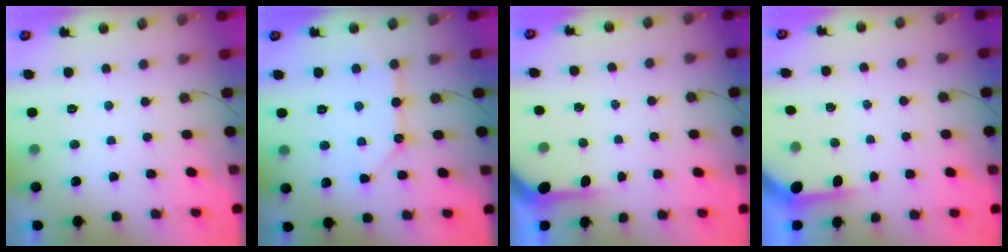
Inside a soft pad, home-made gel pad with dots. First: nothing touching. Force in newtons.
{"total": 11.0, "press": 10.9, "slide": 1.4}
{"total": 4.0, "press": 4.0, "slide": 0.3}
{"total": 3.9, "press": 3.9, "slide": 0.3}